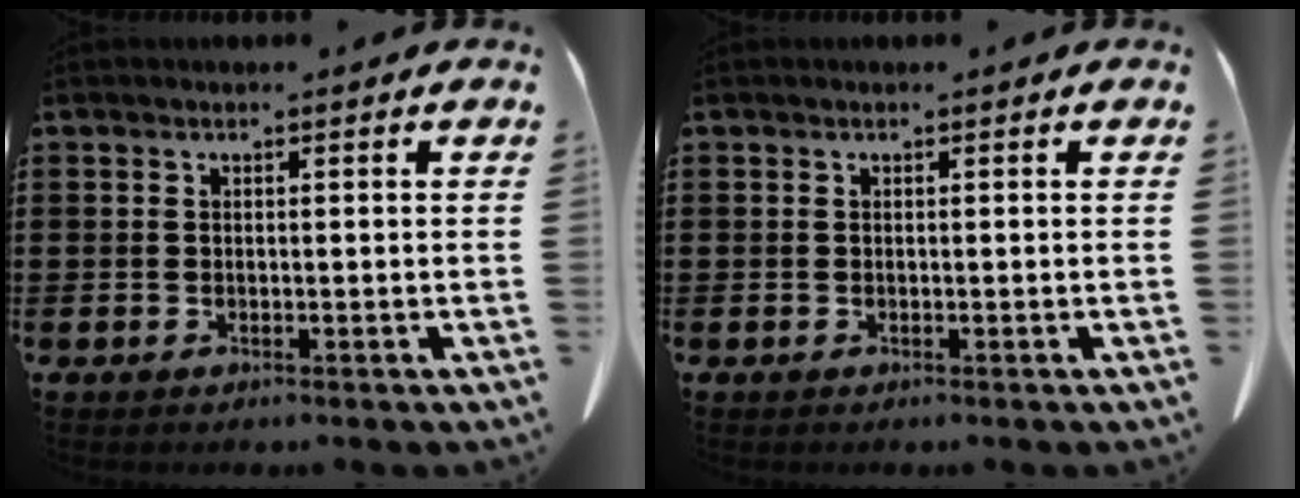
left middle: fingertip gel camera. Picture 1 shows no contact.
{"total": 0.0}